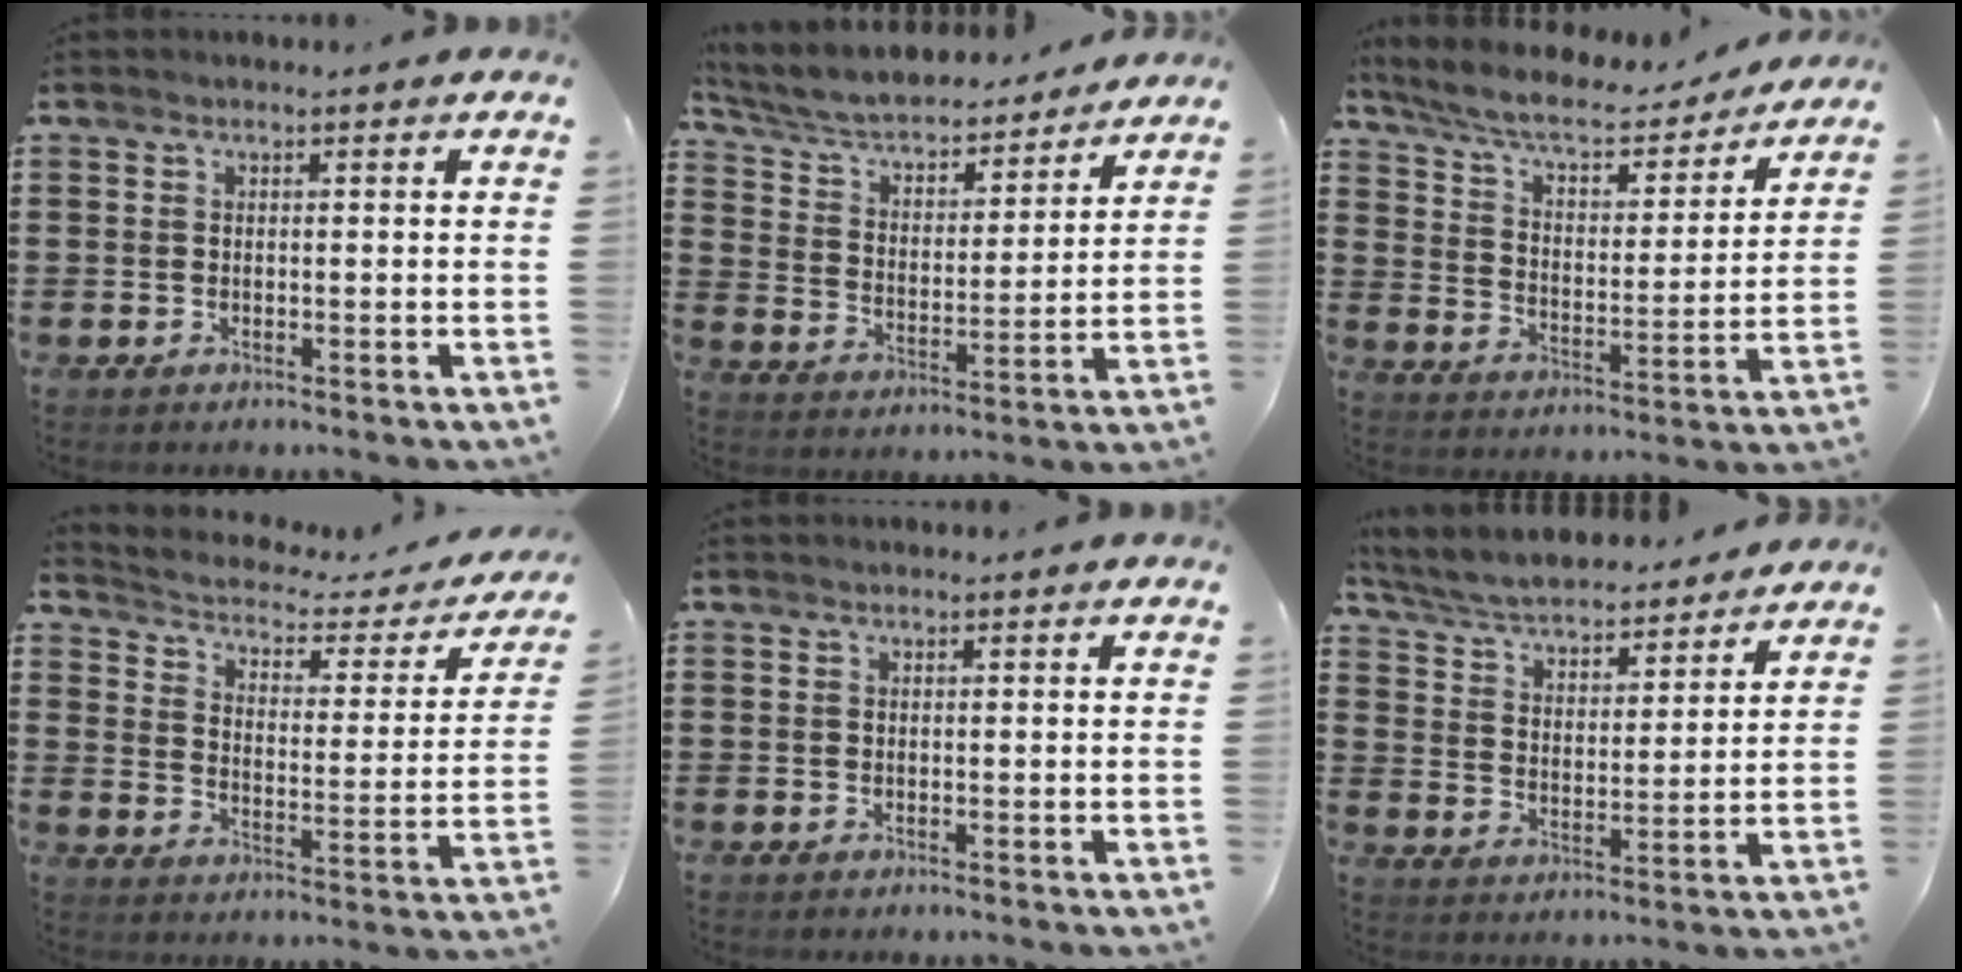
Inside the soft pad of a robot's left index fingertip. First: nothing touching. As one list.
[{"total": 5.0, "force": [4.5, 1.1, 1.9], "torque": [-0.058, -0.032, 0.070]}, {"total": 7.6, "force": [6.6, 1.4, 3.5], "torque": [-0.096, -0.036, 0.111]}, {"total": 2.3, "force": [1.9, 0.8, 1.0], "torque": [-0.037, -0.025, 0.022]}, {"total": 0.0}, {"total": 5.6, "force": [5.4, 0.5, 1.4], "torque": [-0.054, -0.034, 0.091]}]